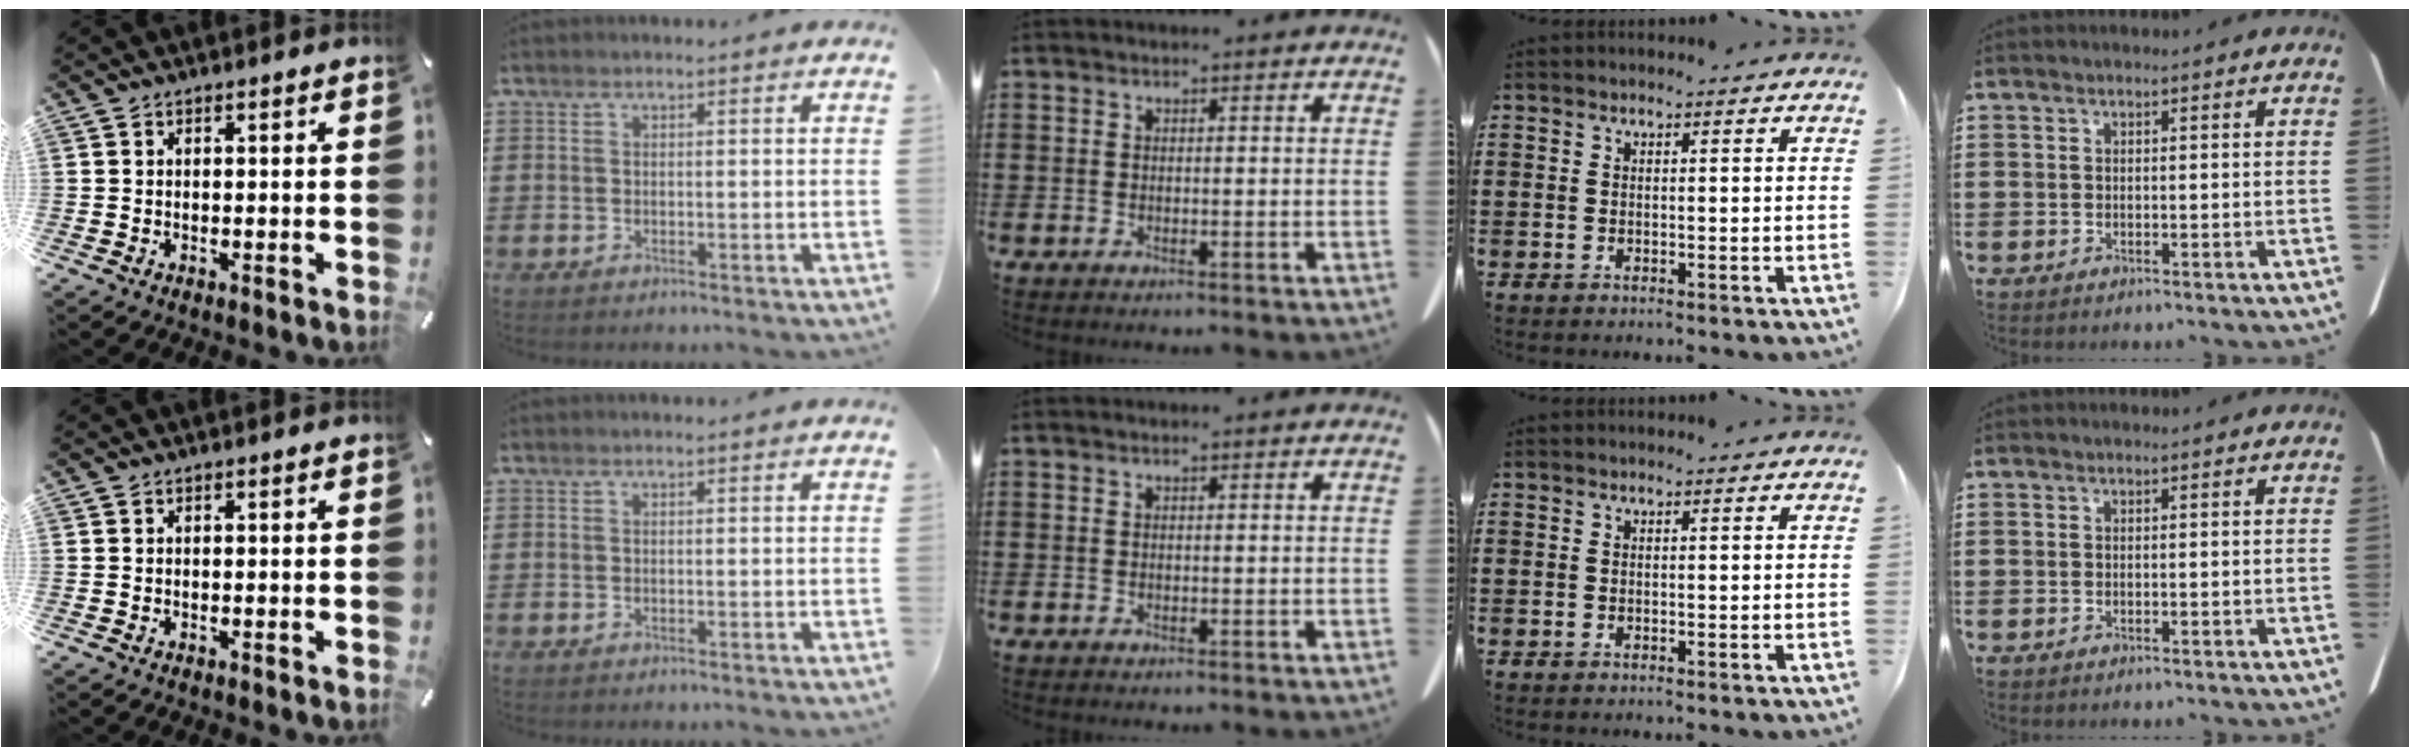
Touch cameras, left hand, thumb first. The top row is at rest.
{}